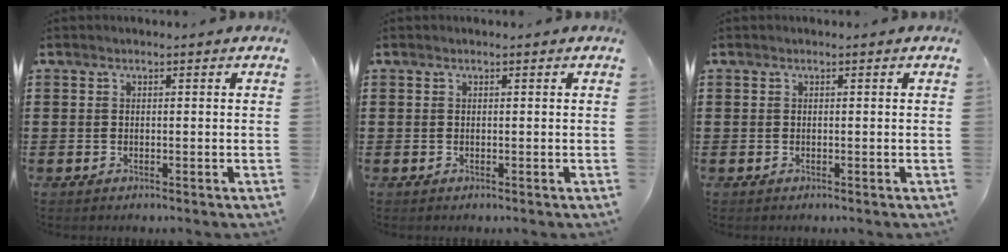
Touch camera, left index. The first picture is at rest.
{"total": 0.0}
{"total": 0.0}